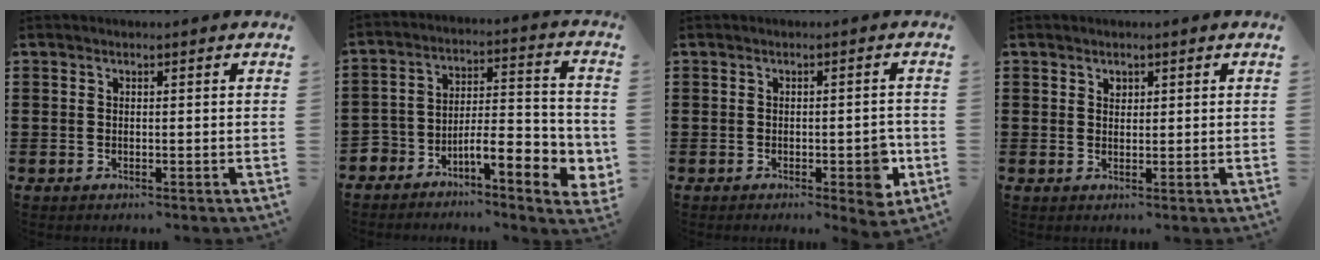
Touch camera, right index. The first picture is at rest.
{"total": 7.2, "force": [-4.8, 2.6, 4.7], "torque": [-0.078, -0.002, -0.090]}
{"total": 3.6, "force": [-1.2, 1.1, 3.2], "torque": [-0.044, -0.001, -0.022]}
{"total": 1.1, "force": [0.7, 0.8, 0.4], "torque": [-0.001, -0.002, 0.012]}